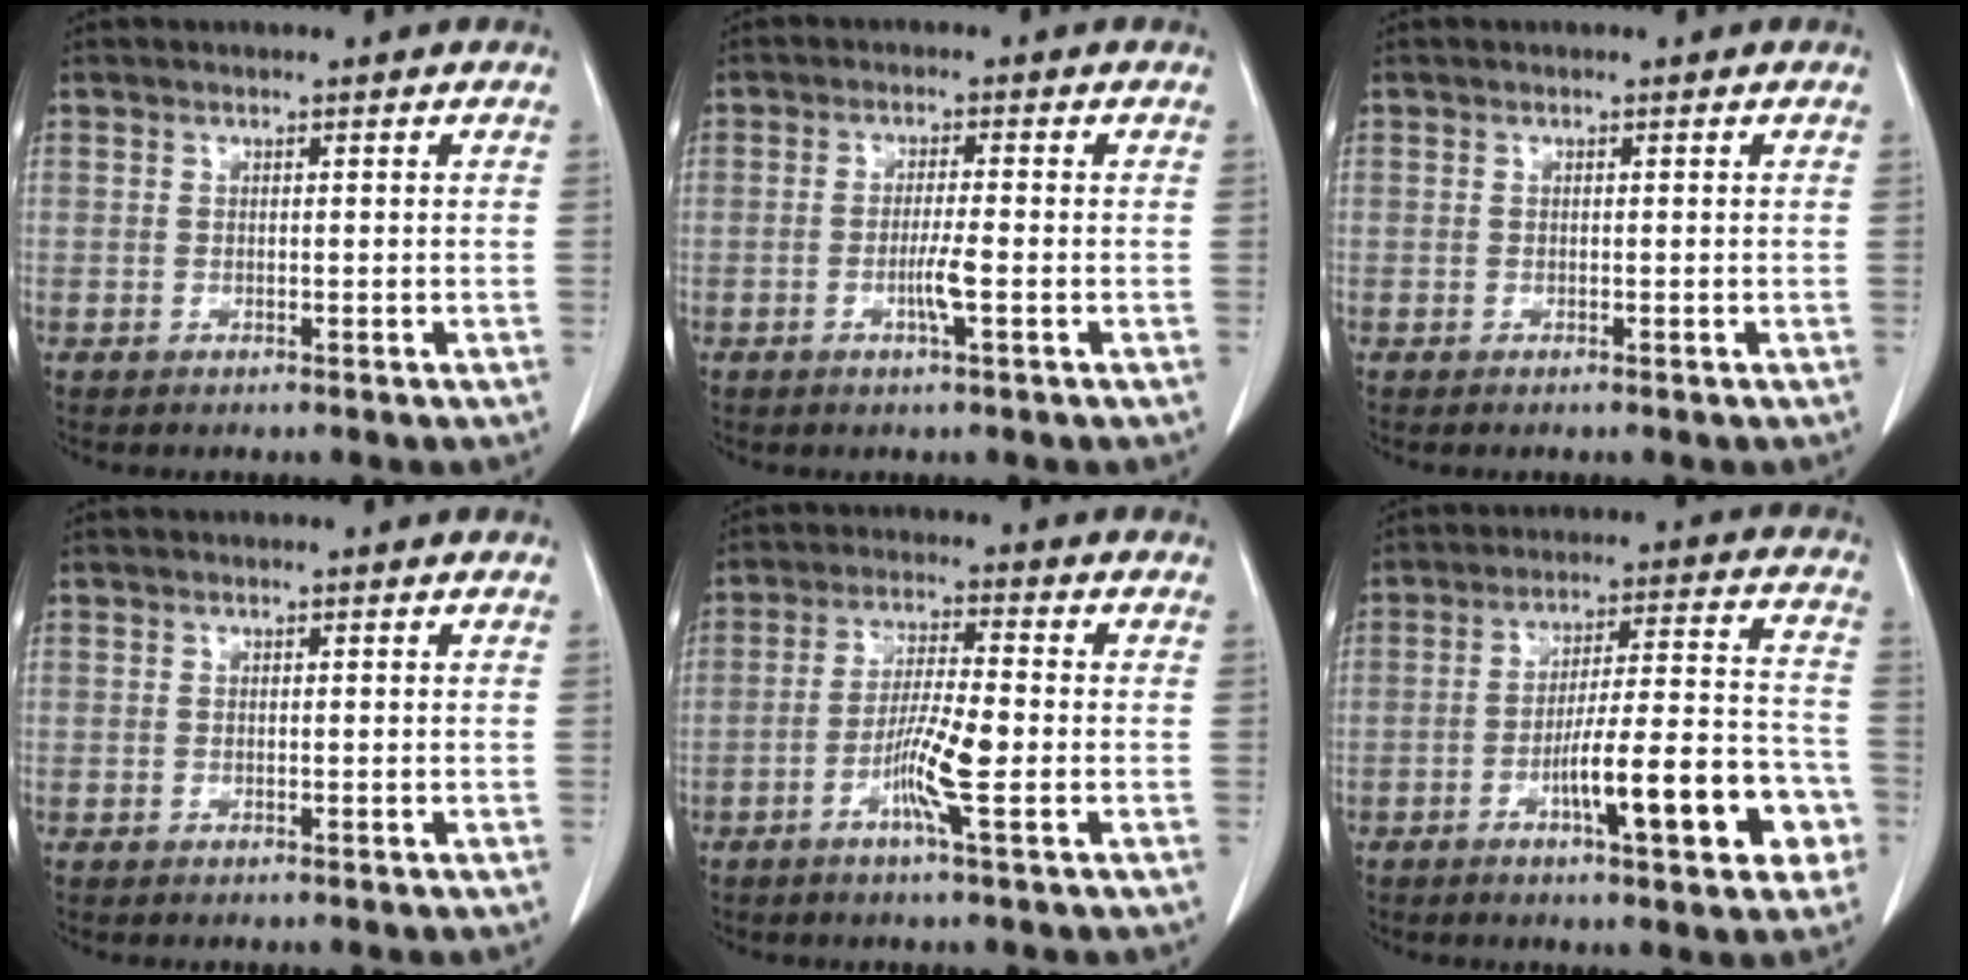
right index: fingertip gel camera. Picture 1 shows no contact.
{"total": 3.5, "force": [-1.1, -0.2, 3.3], "torque": [-0.062, -0.005, -0.022]}
{"total": 0.0}
{"total": 0.0}
{"total": 7.3, "force": [-2.5, 0.0, 6.8], "torque": [-0.133, -0.007, -0.050]}
{"total": 14.7, "force": [-5.7, 2.5, 13.3], "torque": [-0.199, 0.021, -0.081]}